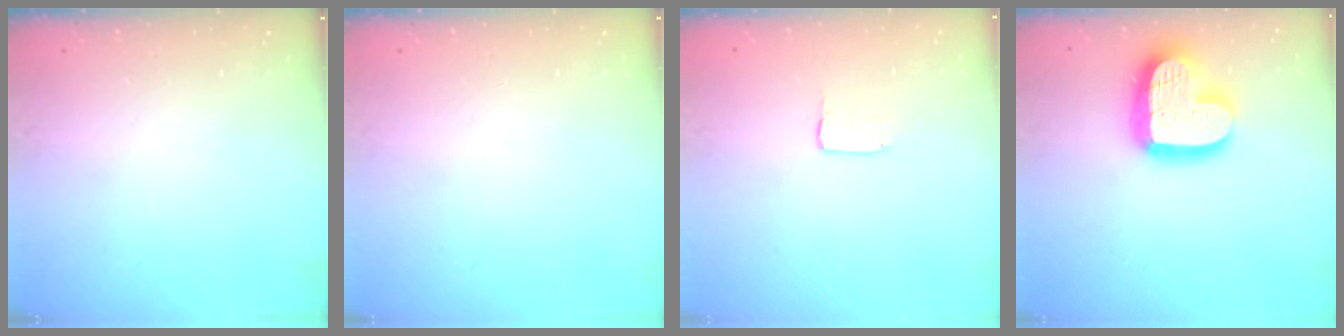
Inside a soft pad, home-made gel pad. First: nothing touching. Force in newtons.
{"total": 0.0}
{"total": 2.0, "press": 2.0, "slide": 0.1}
{"total": 20.3, "press": 20.2, "slide": 1.7}